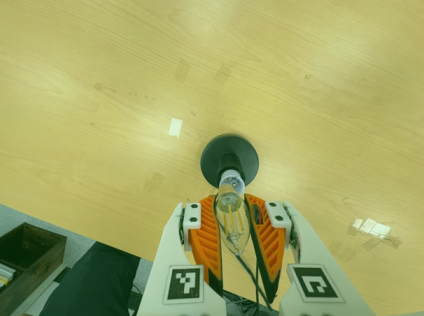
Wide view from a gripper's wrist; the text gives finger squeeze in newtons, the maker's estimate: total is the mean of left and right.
{"total": 22.3, "left": 24.7, "right": 19.8}